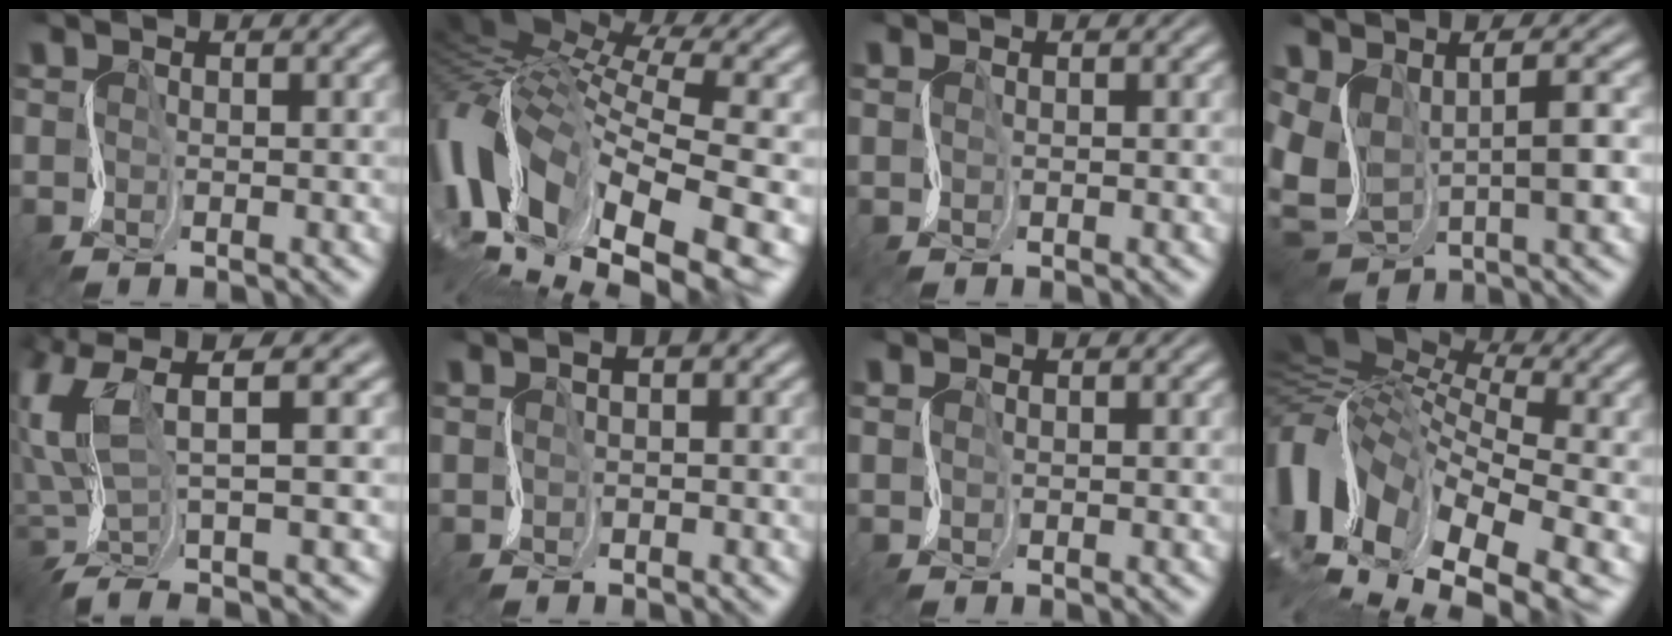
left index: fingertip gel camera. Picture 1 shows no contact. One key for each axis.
{"total": 14.9, "fx": -0.7, "fy": 8.2, "fz": 12.4, "tx": -0.252, "ty": 0.002, "tz": 0.007}
{"total": 0.7, "fx": 0.3, "fy": 0.6, "fz": -0.2, "tx": 0.007, "ty": 0.001, "tz": 0.006}
{"total": 6.6, "fx": 0.2, "fy": 3.9, "fz": 5.3, "tx": -0.110, "ty": 0.002, "tz": 0.005}
{"total": 8.0, "fx": 0.1, "fy": 3.0, "fz": 7.5, "tx": -0.153, "ty": 0.012, "tz": -0.008}
{"total": 0.9, "fx": -0.1, "fy": 0.5, "fz": 0.7, "tx": -0.006, "ty": 0.005, "tz": -0.003}
{"total": 1.2, "fx": 0.6, "fy": 1.1, "fz": 0.0, "tx": 0.005, "ty": 0.005, "tz": 0.005}
{"total": 15.3, "fx": 1.0, "fy": 9.6, "fz": 11.9, "tx": -0.227, "ty": -0.005, "tz": 0.054}